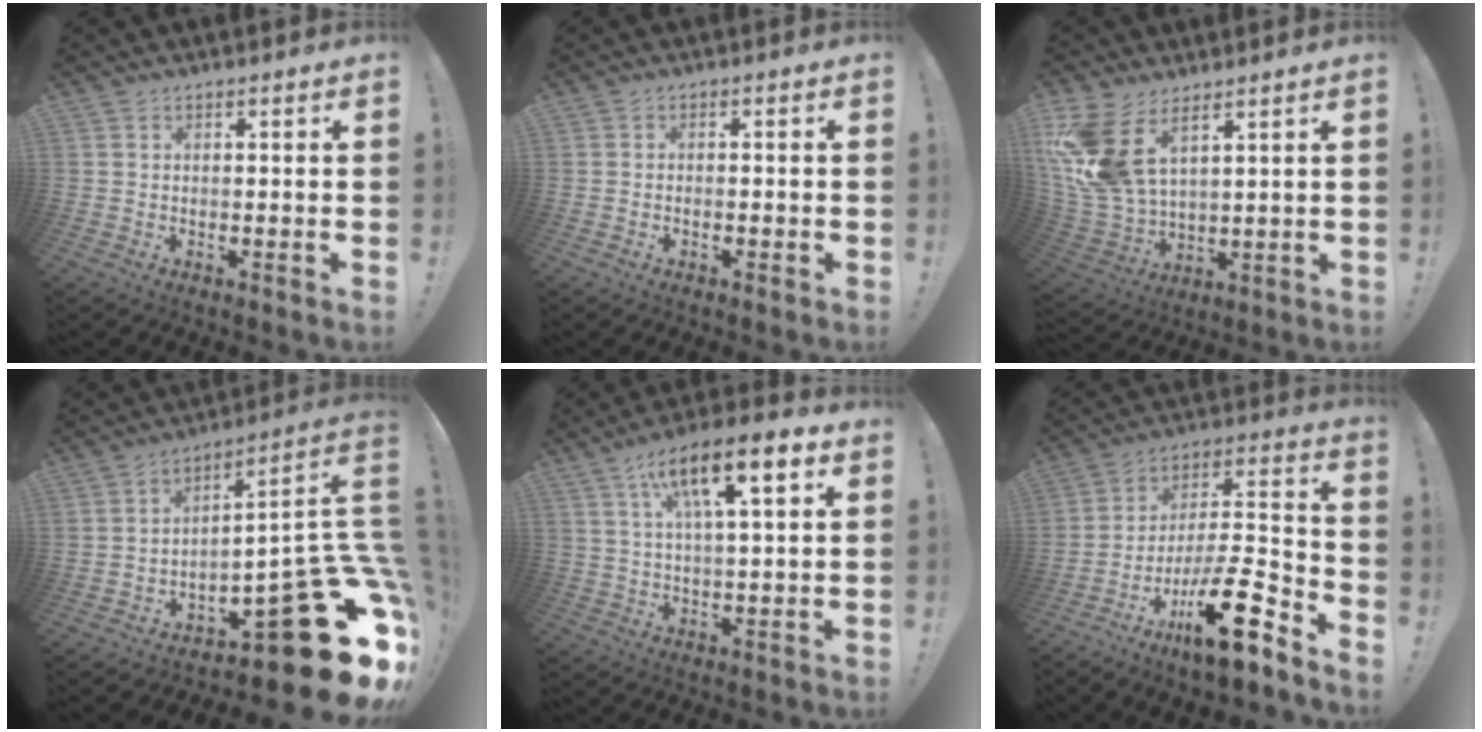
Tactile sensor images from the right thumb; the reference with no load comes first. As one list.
[{"total": 0.9, "force": [-0.5, 0.5, 0.5], "torque": [-0.007, 0.001, -0.009]}, {"total": 14.6, "force": [7.1, 8.2, 9.8], "torque": [-0.204, -0.042, 0.136]}, {"total": 23.4, "force": [-10.7, 6.8, 19.7], "torque": [-0.206, 0.022, -0.159]}, {"total": 13.7, "force": [5.9, 3.8, 11.7], "torque": [-0.178, -0.017, 0.088]}, {"total": 18.6, "force": [-11.4, 4.1, 14.1], "torque": [-0.222, 0.060, -0.193]}]